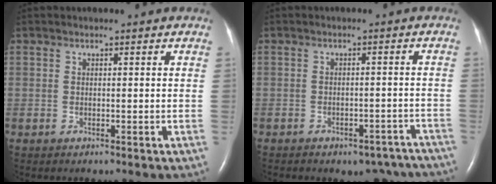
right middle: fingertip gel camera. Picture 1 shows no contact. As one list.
[{"total": 11.6, "force": [-10.1, 4.9, 2.9], "torque": [-0.034, 0.018, -0.103]}]